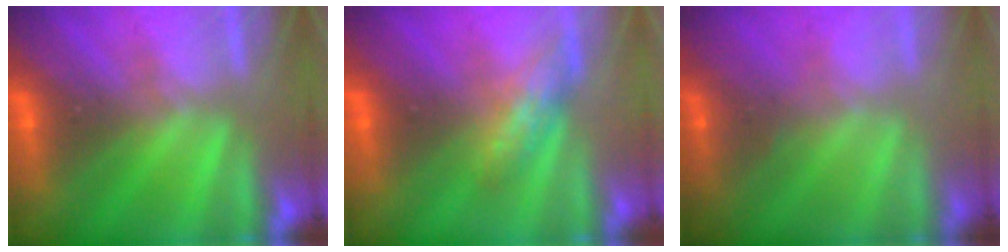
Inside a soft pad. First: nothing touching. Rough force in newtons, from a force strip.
{"total": 2.4}
{"total": 1.1}